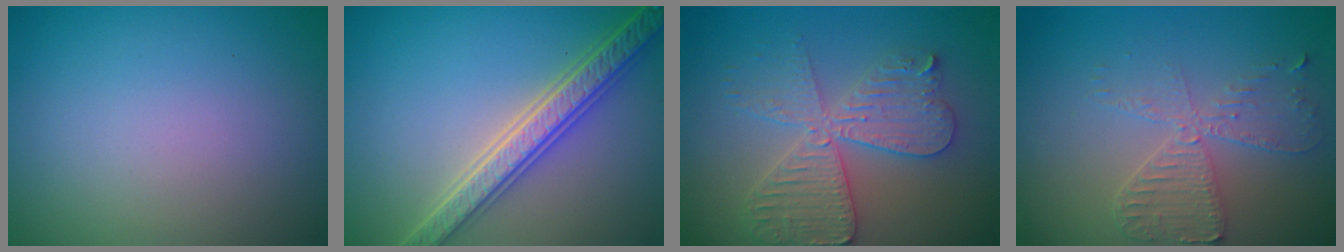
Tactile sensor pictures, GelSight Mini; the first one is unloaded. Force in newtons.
{"total": 5.5, "press": 5.4, "slide": 1.1}
{"total": 5.7, "press": 5.6, "slide": 0.9}
{"total": 3.7, "press": 3.2, "slide": 1.9}